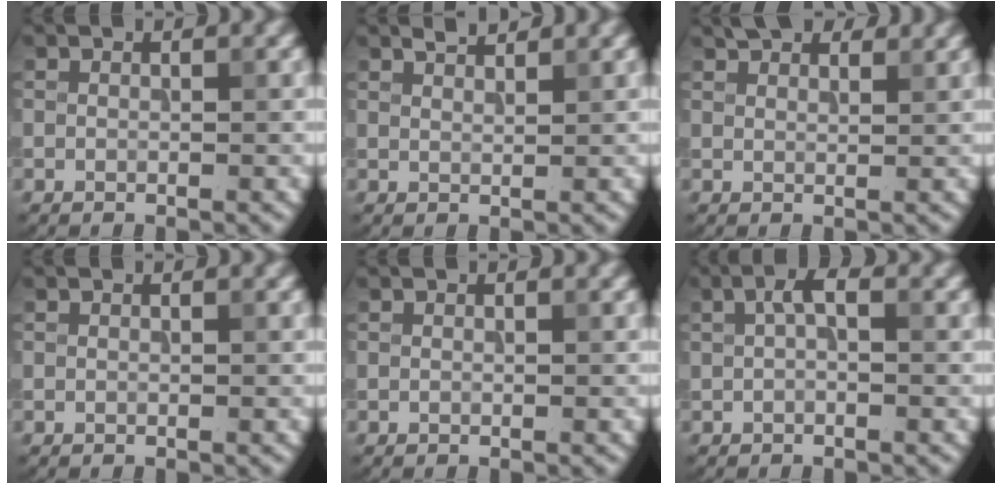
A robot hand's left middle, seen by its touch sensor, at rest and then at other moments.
{"total": 1.4, "force": [1.3, 0.2, 0.5], "torque": [-0.010, -0.001, 0.022]}
{"total": 3.3, "force": [2.9, 1.1, 1.3], "torque": [-0.026, 0.006, 0.044]}
{"total": 0.0}
{"total": 0.0}
{"total": 1.8, "force": [0.3, 0.7, 1.6], "torque": [-0.033, 0.007, 0.003]}